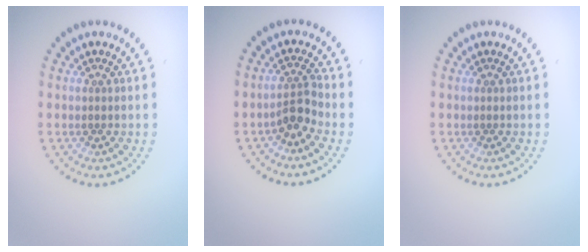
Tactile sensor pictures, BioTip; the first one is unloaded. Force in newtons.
{"total": 2.4, "press": 1.8, "slide": 1.5}
{"total": 0.0}